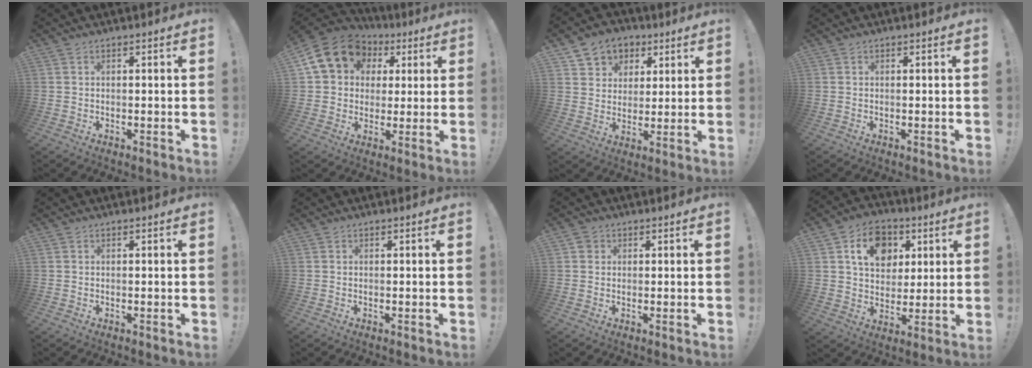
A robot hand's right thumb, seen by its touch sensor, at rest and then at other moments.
{"total": 16.5, "force": [6.2, 13.2, 7.8], "torque": [-0.117, -0.017, 0.127]}
{"total": 8.0, "force": [3.6, 7.0, 1.6], "torque": [-0.021, -0.026, 0.073]}
{"total": 0.0}
{"total": 0.0}
{"total": 0.0}
{"total": 1.8, "force": [0.7, 1.6, 0.4], "torque": [-0.003, 0.001, 0.013]}
{"total": 13.6, "force": [5.3, 10.4, 7.0], "torque": [-0.106, -0.010, 0.103]}